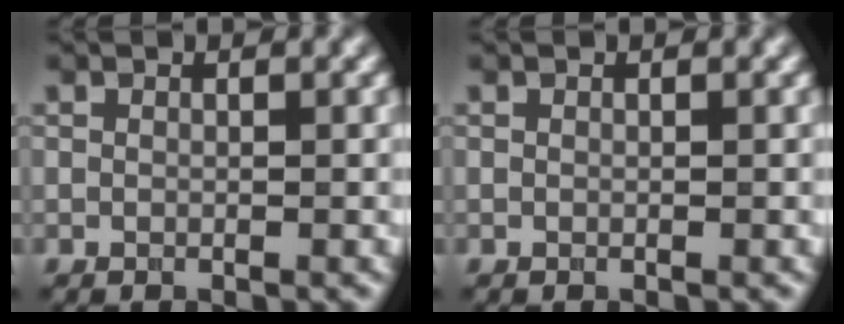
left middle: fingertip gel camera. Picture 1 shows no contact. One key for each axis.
{"total": 0.0}